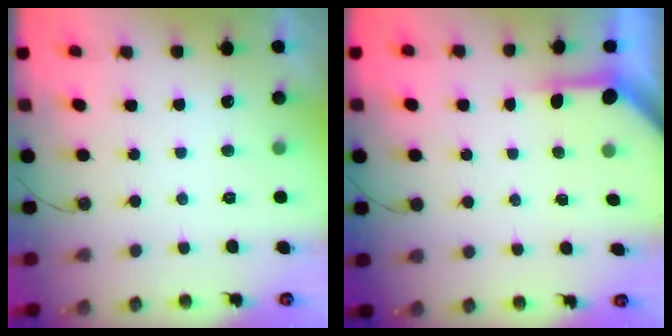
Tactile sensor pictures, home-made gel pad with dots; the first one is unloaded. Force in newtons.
{"total": 3.8, "press": 3.8, "slide": 0.4}